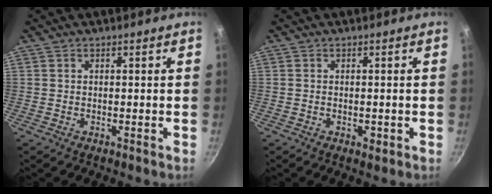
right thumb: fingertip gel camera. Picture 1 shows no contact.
{"total": 1.6, "force": [-0.5, 0.9, 1.3], "torque": [-0.020, -0.001, -0.008]}